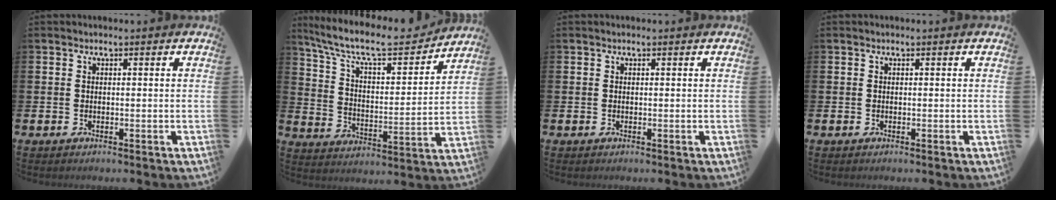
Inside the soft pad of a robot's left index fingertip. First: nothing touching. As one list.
[{"total": 9.9, "force": [8.7, 2.5, 3.9], "torque": [-0.112, -0.055, 0.148]}, {"total": 0.0}, {"total": 0.0}]